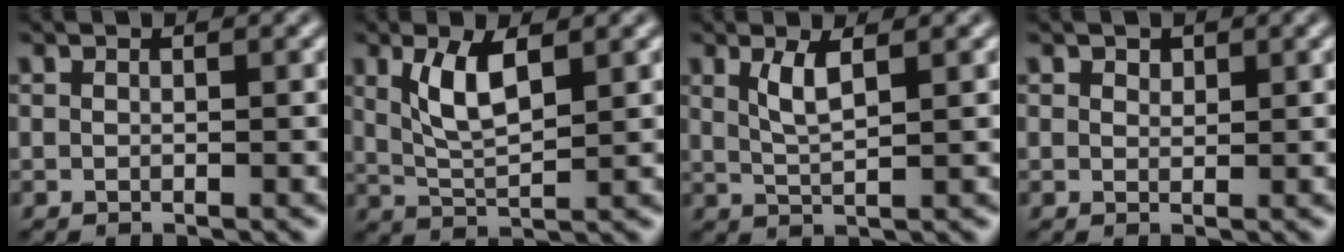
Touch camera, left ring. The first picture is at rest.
{"total": 4.4, "force": [1.7, 1.6, 3.7], "torque": [-0.081, -0.001, 0.035]}
{"total": 2.6, "force": [1.2, 0.6, 2.2], "torque": [-0.045, -0.005, 0.026]}
{"total": 0.9, "force": [0.7, 0.5, 0.2], "torque": [-0.004, -0.001, 0.012]}